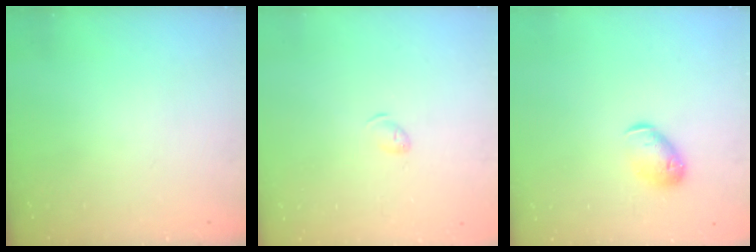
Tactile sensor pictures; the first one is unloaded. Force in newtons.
{"total": 4.0, "press": 3.9, "slide": 0.7}
{"total": 9.0, "press": 8.9, "slide": 1.3}